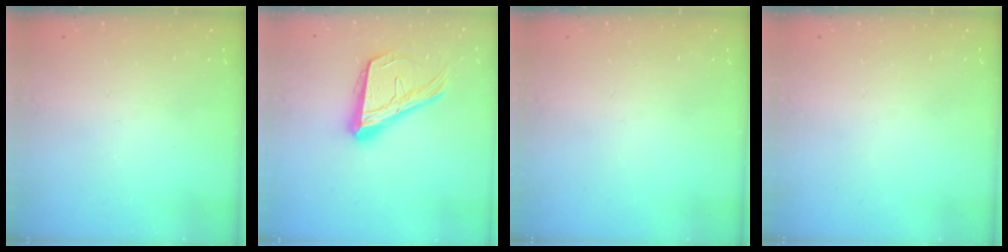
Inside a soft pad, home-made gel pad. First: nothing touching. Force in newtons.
{"total": 17.8, "press": 17.7, "slide": 1.9}
{"total": 0.0}
{"total": 0.0}